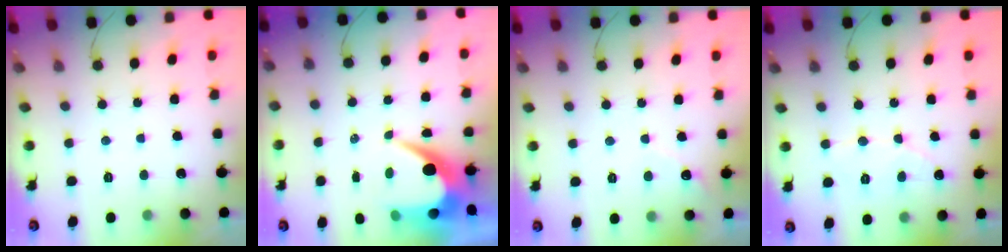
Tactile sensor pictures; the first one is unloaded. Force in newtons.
{"total": 7.9, "press": 7.8, "slide": 0.8}
{"total": 2.9, "press": 2.9, "slide": 0.2}
{"total": 6.0, "press": 6.0, "slide": 0.5}